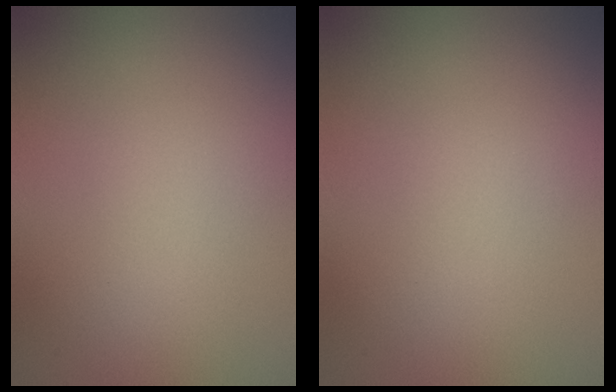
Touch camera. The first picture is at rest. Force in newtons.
{"total": 0.0}